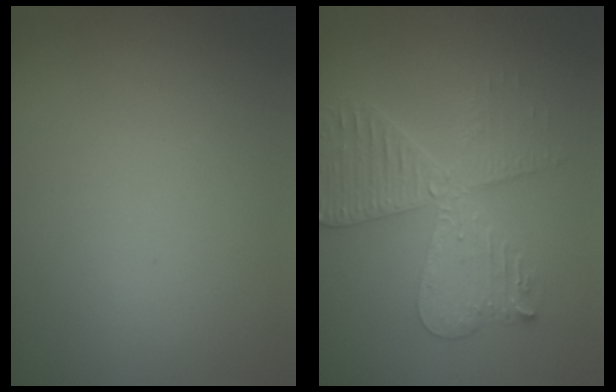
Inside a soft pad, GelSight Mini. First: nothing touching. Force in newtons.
{"total": 5.0, "press": 5.0, "slide": 0.6}